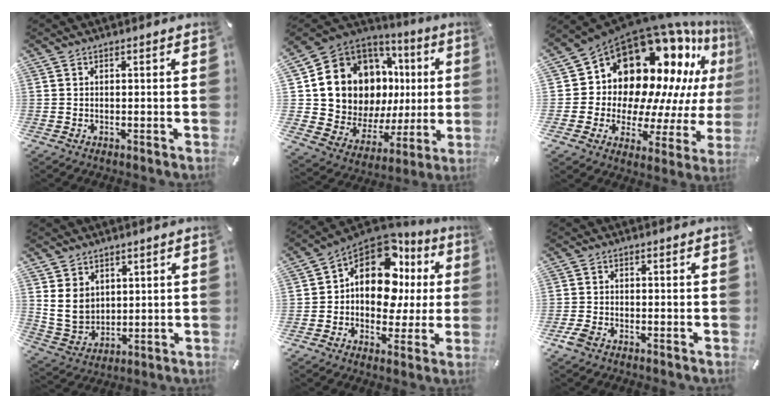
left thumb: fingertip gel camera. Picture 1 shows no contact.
{"total": 14.7, "force": [5.3, 11.6, 7.4], "torque": [-0.134, -0.075, 0.116]}
{"total": 19.8, "force": [12.9, 12.4, 8.6], "torque": [-0.122, -0.137, 0.248]}
{"total": 8.2, "force": [3.1, 7.2, 2.2], "torque": [-0.061, -0.017, 0.062]}
{"total": 15.3, "force": [4.3, 10.6, 10.2], "torque": [-0.170, -0.035, 0.072]}
{"total": 2.5, "force": [-1.6, 1.5, 1.2], "torque": [-0.033, 0.002, -0.034]}